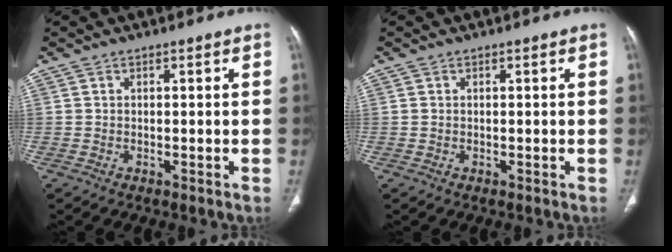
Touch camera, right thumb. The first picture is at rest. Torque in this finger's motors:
{"motor_torque": [-0.34, 0.04, -0.29, 0.20, -0.07]}